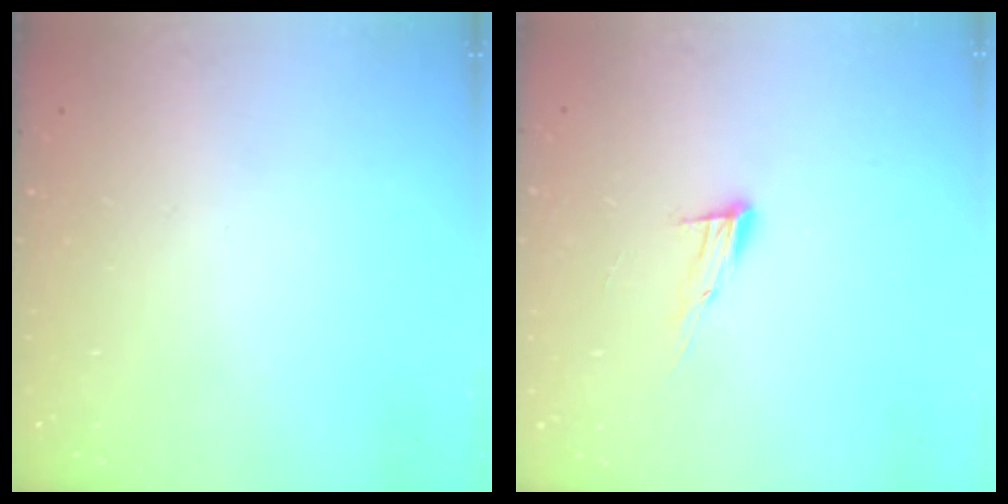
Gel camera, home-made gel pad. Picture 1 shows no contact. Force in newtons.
{"total": 8.3, "press": 8.2, "slide": 1.3}